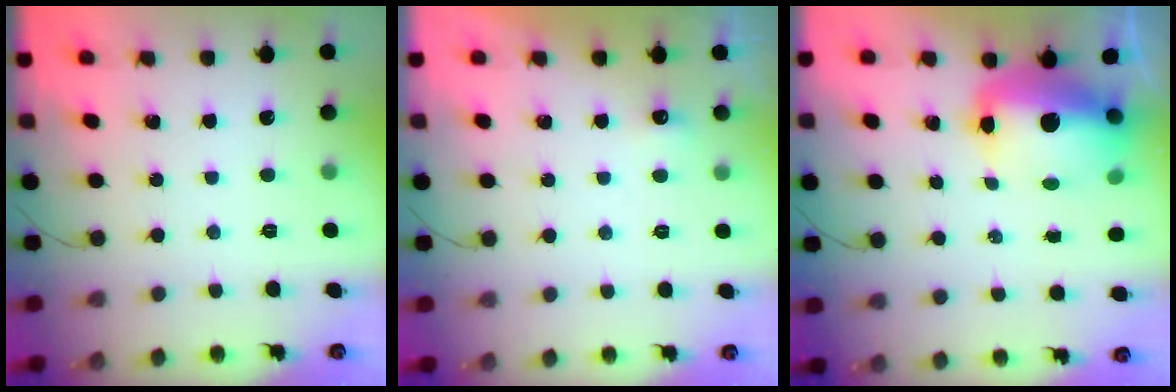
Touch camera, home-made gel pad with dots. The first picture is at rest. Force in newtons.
{"total": 3.5, "press": 1.7, "slide": 3.0}
{"total": 14.1, "press": 13.6, "slide": 3.7}